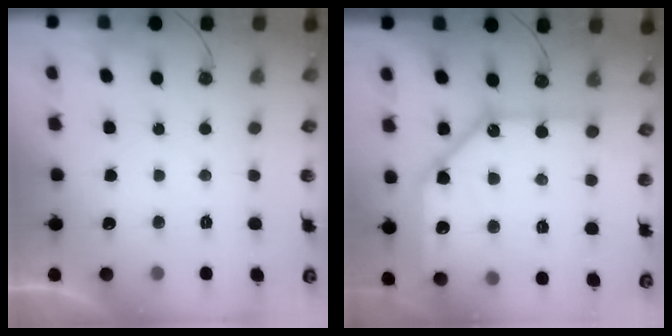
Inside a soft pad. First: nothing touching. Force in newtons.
{"total": 17.3, "press": 17.1, "slide": 2.1}